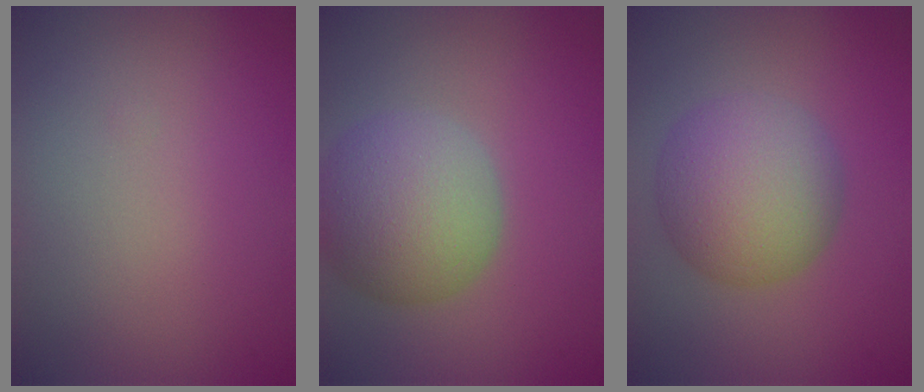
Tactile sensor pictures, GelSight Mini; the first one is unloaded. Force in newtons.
{"total": 7.3, "press": 7.3, "slide": 0.6}
{"total": 7.4, "press": 7.4, "slide": 0.1}